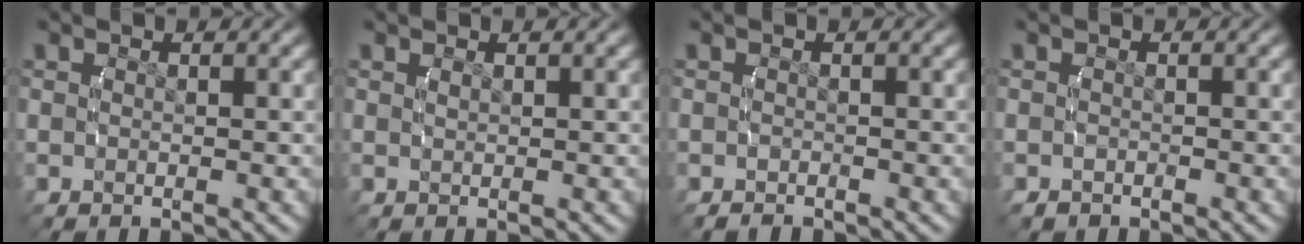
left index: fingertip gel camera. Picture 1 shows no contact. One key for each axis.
{"total": 0.7, "fx": 0.3, "fy": -0.6, "fz": 0.0, "tx": -0.006, "ty": -0.009, "tz": 0.012}
{"total": 0.8, "fx": -0.7, "fy": -0.2, "fz": 0.0, "tx": -0.005, "ty": -0.004, "tz": -0.012}
{"total": 0.7, "fx": -0.6, "fy": -0.1, "fz": -0.2, "tx": -0.006, "ty": -0.007, "tz": -0.006}